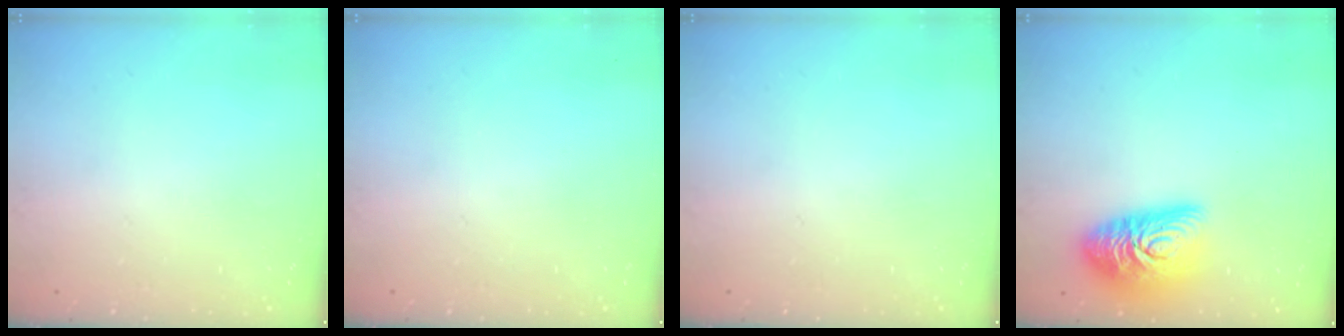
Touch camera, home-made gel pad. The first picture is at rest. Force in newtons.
{"total": 0.0}
{"total": 0.0}
{"total": 15.6, "press": 15.6, "slide": 1.2}